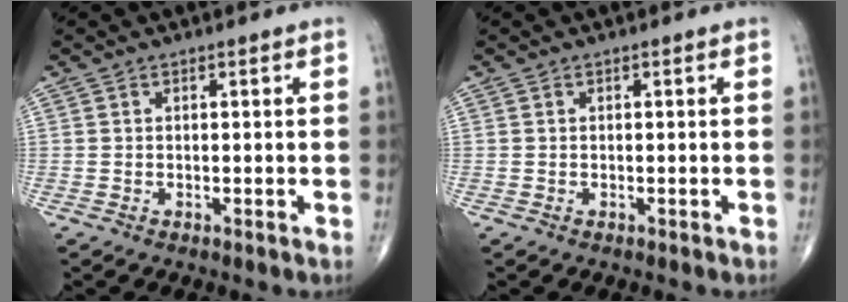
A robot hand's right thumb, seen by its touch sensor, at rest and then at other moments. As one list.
[{"total": 0.0}]